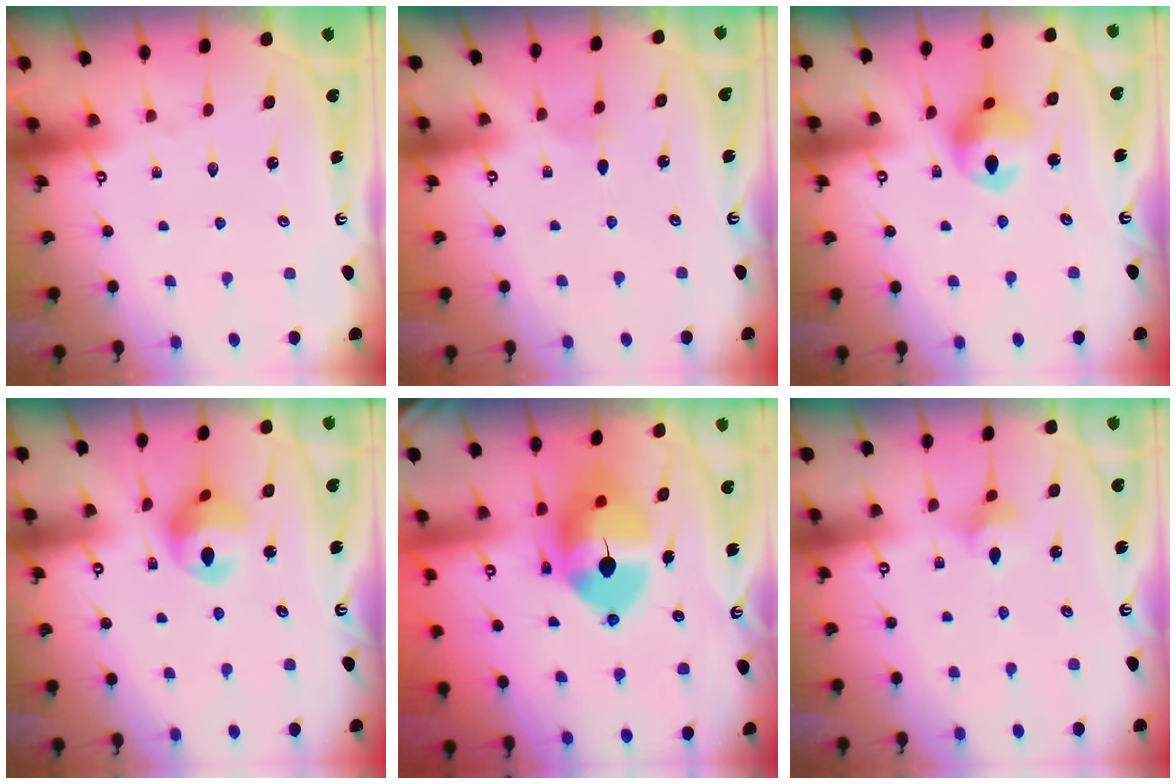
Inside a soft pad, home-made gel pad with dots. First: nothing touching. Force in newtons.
{"total": 2.2, "press": 2.1, "slide": 0.5}
{"total": 11.8, "press": 11.7, "slide": 1.3}
{"total": 11.8, "press": 11.7, "slide": 1.3}
{"total": 13.7, "press": 13.5, "slide": 2.1}
{"total": 3.6, "press": 3.6, "slide": 0.6}